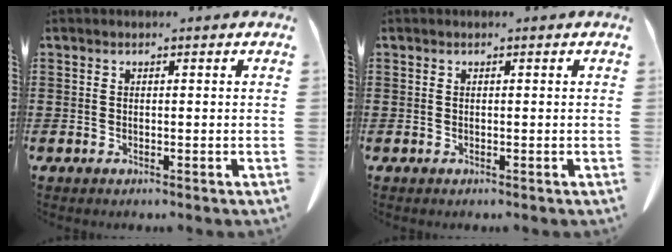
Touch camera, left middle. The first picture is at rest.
{"total": 0.0}